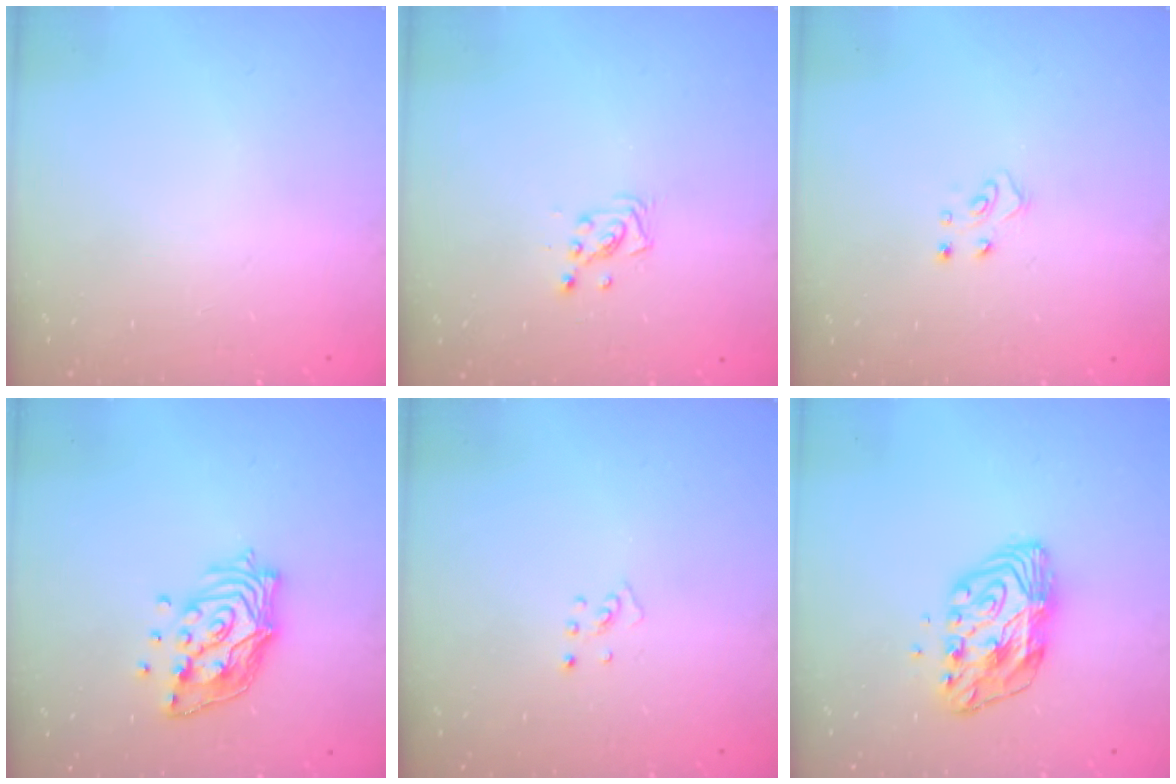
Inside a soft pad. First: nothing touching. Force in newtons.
{"total": 3.0, "press": 3.0, "slide": 0.5}
{"total": 4.8, "press": 4.8, "slide": 0.5}
{"total": 13.4, "press": 13.3, "slide": 1.3}
{"total": 2.5, "press": 2.4, "slide": 0.5}
{"total": 9.7, "press": 9.7, "slide": 0.9}